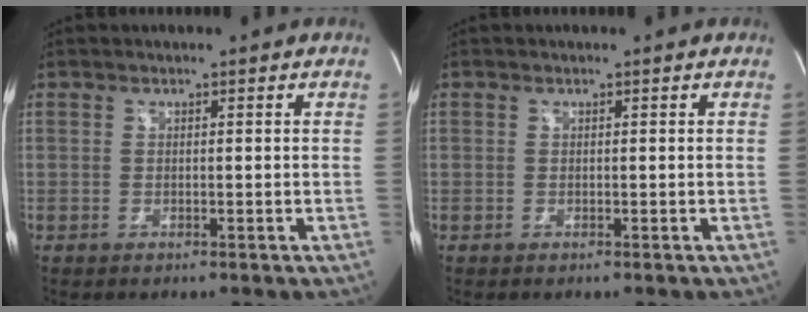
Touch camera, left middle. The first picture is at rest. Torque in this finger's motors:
{"motor_torque": [0.00, -0.13, 0.00, 0.00]}